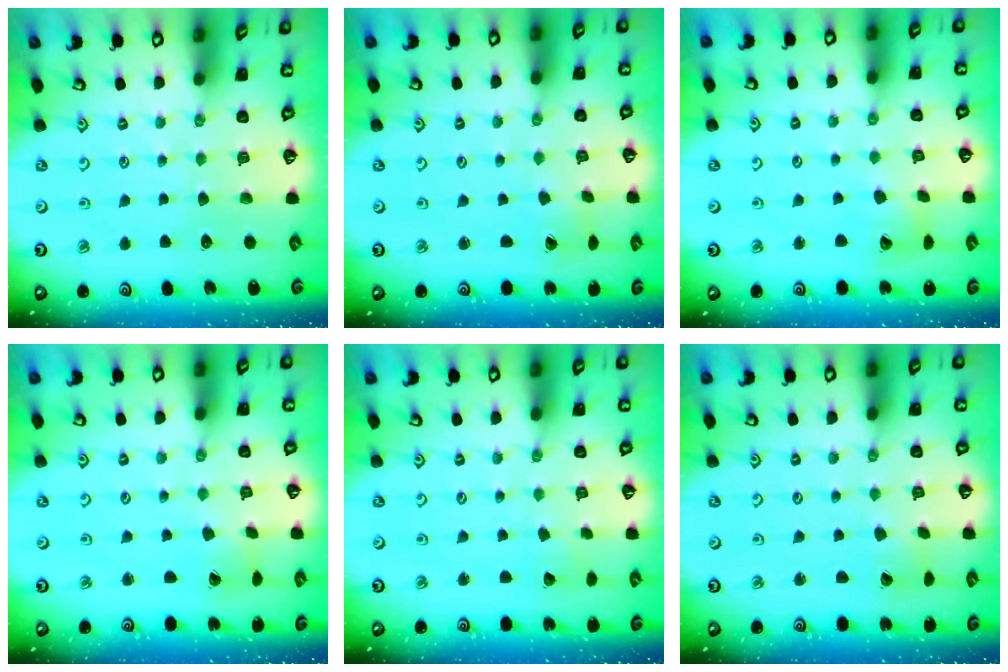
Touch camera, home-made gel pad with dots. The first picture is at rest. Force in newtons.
{"total": 1.2, "press": 1.2, "slide": 0.1}
{"total": 7.2, "press": 7.1, "slide": 1.0}
{"total": 1.2, "press": 1.2, "slide": 0.1}
{"total": 2.9, "press": 2.9, "slide": 0.2}
{"total": 2.9, "press": 2.9, "slide": 0.2}